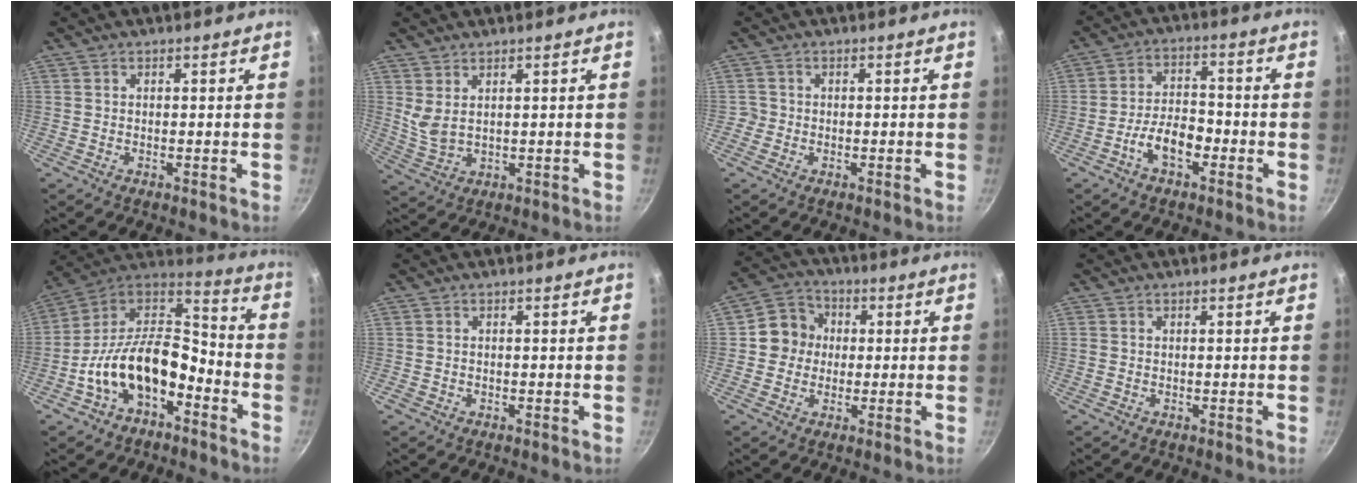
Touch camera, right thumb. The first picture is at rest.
{"total": 4.0, "force": [1.9, 2.0, 2.9], "torque": [-0.054, -0.023, 0.047]}
{"total": 1.5, "force": [-0.6, 1.3, 0.1], "torque": [0.005, 0.008, -0.012]}
{"total": 7.7, "force": [-3.4, 4.2, 5.5], "torque": [-0.081, 0.040, -0.062]}
{"total": 18.6, "force": [-7.1, 11.2, 13.1], "torque": [-0.203, 0.077, -0.138]}
{"total": 0.5, "force": [-0.3, 0.4, 0.1], "torque": [-0.002, 0.003, -0.004]}
{"total": 7.8, "force": [0.2, 7.3, 2.8], "torque": [-0.010, 0.017, -0.016]}
{"total": 0.7, "force": [-0.1, 0.7, 0.3], "torque": [-0.005, 0.001, -0.003]}